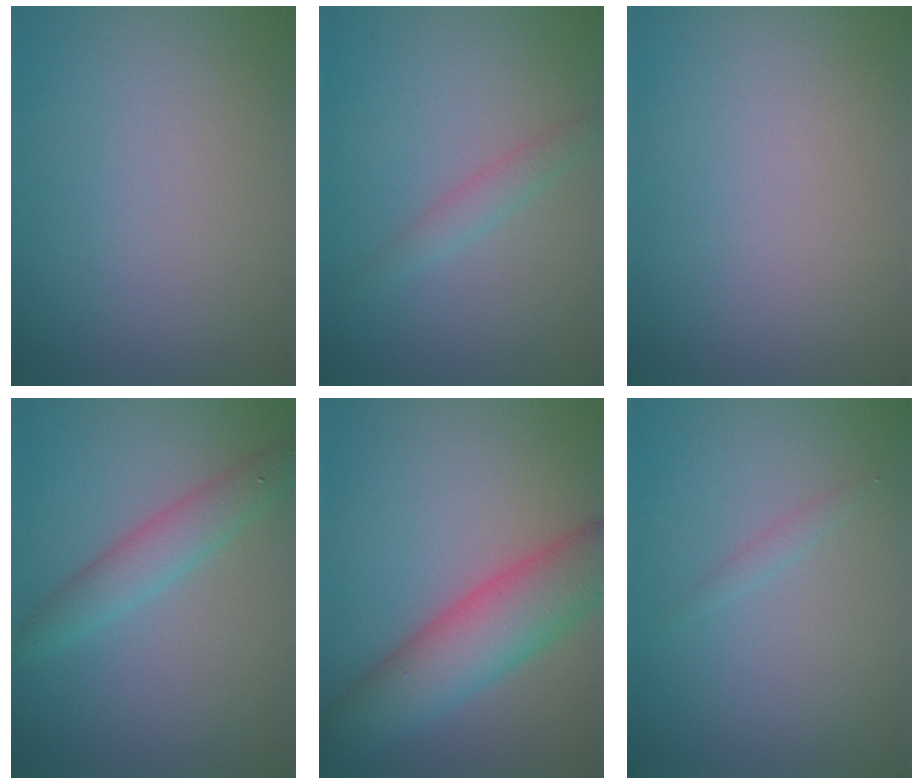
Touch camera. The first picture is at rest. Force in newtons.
{"total": 1.5, "press": 1.5, "slide": 0.1}
{"total": 0.0}
{"total": 3.0, "press": 3.0, "slide": 0.1}
{"total": 7.7, "press": 7.7, "slide": 0.2}
{"total": 0.8, "press": 0.8, "slide": 0.0}